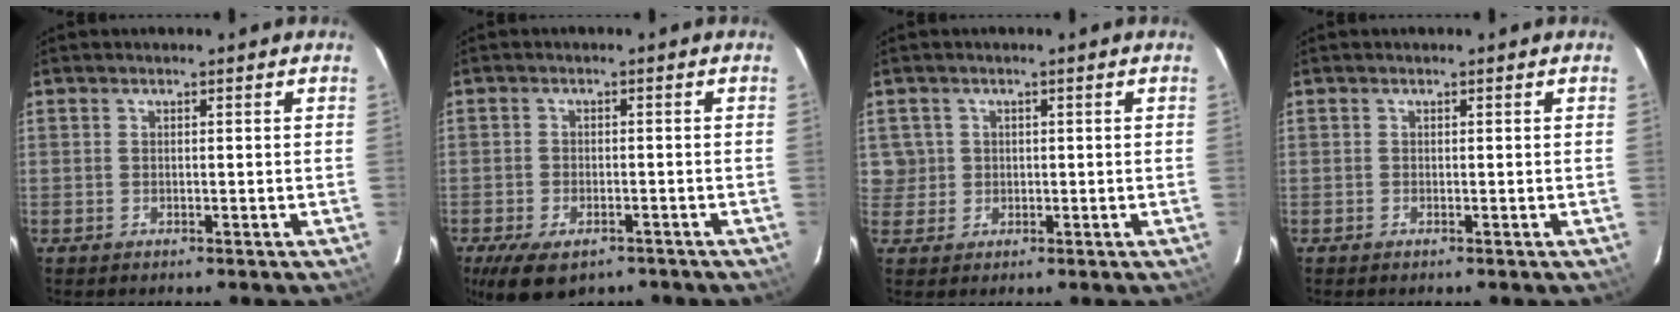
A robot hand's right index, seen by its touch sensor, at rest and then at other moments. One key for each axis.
{"total": 9.3, "fx": -6.1, "fy": 4.6, "fz": 5.3, "tx": -0.115, "ty": -0.021, "tz": -0.095}
{"total": 3.8, "fx": 0.7, "fy": 3.7, "fz": 0.2, "tx": 0.012, "ty": 0.017, "tz": 0.015}
{"total": 0.0}